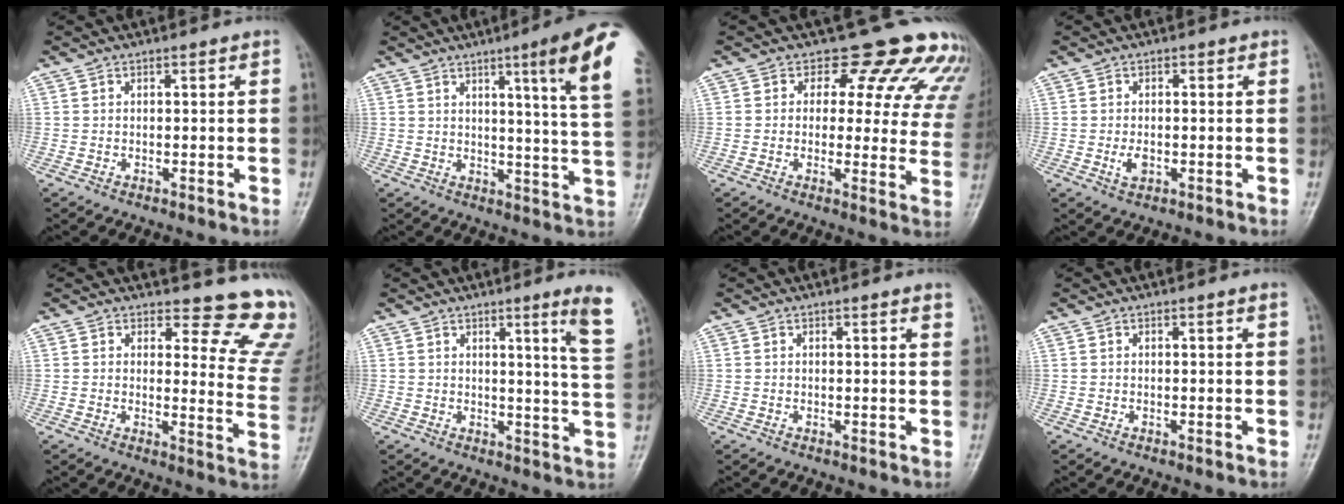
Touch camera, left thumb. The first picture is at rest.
{"total": 15.1, "force": [7.0, 0.4, 13.3], "torque": [-0.167, -0.036, 0.082]}
{"total": 15.6, "force": [12.9, 7.3, 5.1], "torque": [0.001, -0.075, 0.121]}
{"total": 2.6, "force": [-0.6, 1.7, 1.9], "torque": [-0.031, -0.001, -0.011]}
{"total": 12.9, "force": [11.9, 4.0, 3.0], "torque": [0.014, -0.126, 0.106]}
{"total": 8.7, "force": [4.7, -0.3, 7.3], "torque": [-0.090, -0.034, 0.061]}
{"total": 1.5, "force": [1.1, 0.0, 1.0], "torque": [-0.010, -0.004, 0.011]}
{"total": 0.5, "force": [0.3, -0.1, 0.4], "torque": [-0.014, -0.003, 0.007]}